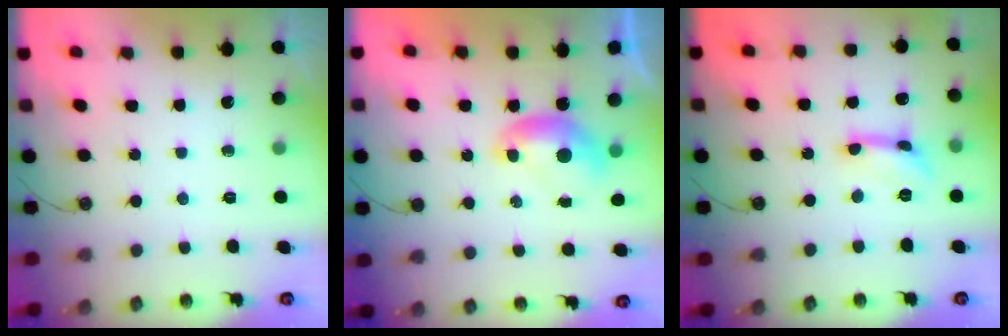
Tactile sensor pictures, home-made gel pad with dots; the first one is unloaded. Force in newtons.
{"total": 0.0}
{"total": 1.3, "press": 1.3, "slide": 0.2}